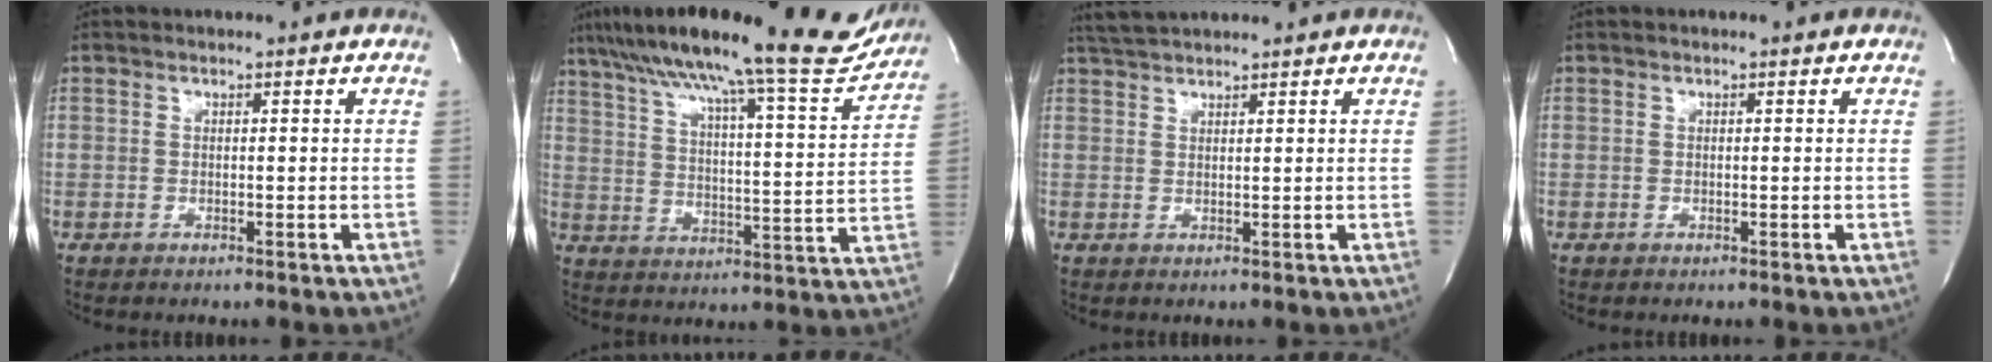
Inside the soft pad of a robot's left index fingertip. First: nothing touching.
{"total": 23.1, "force": [19.8, 1.5, 11.7], "torque": [-0.188, -0.015, 0.275]}
{"total": 3.7, "force": [3.5, 0.0, 1.2], "torque": [-0.027, 0.023, 0.070]}
{"total": 0.0}